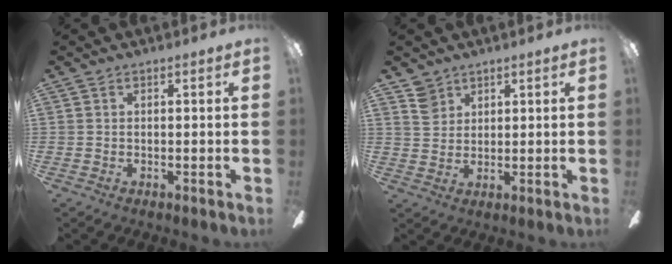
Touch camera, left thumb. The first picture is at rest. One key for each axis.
{"total": 5.1, "fx": 3.6, "fy": 3.4, "fz": 1.0, "tx": -0.017, "ty": -0.009, "tz": 0.067}